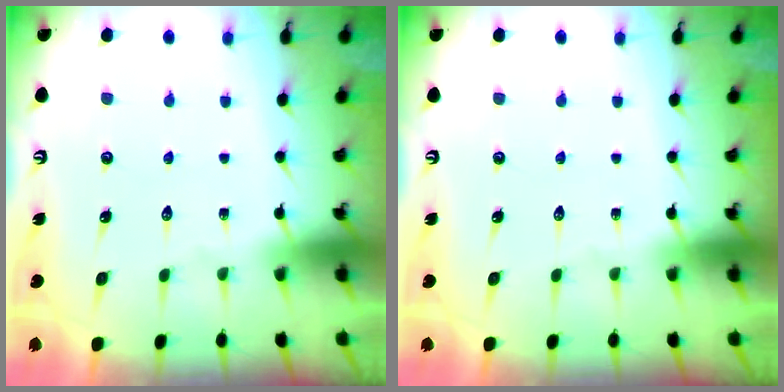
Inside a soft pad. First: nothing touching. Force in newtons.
{"total": 0.0}